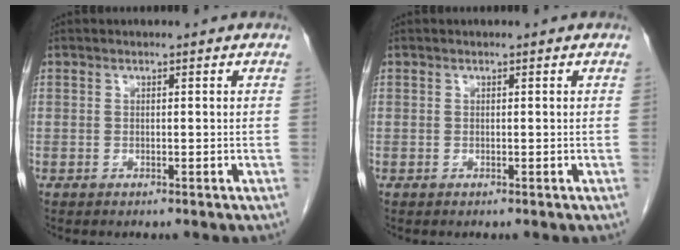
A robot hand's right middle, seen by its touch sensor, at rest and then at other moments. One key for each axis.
{"total": 0.0}